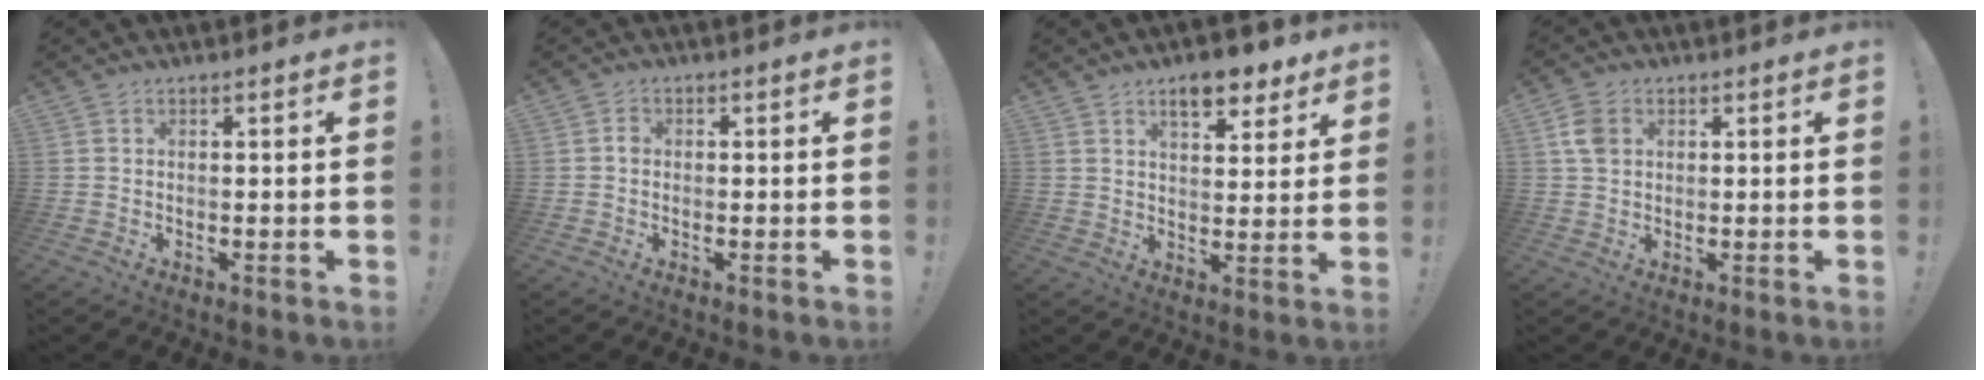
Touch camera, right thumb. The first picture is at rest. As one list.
[{"total": 1.3, "force": [-0.4, 1.0, 0.7], "torque": [-0.018, 0.008, -0.006]}, {"total": 8.7, "force": [6.0, 3.6, 5.1], "torque": [-0.051, -0.038, 0.102]}, {"total": 5.7, "force": [1.7, 4.2, 3.5], "torque": [-0.068, 0.006, 0.035]}]